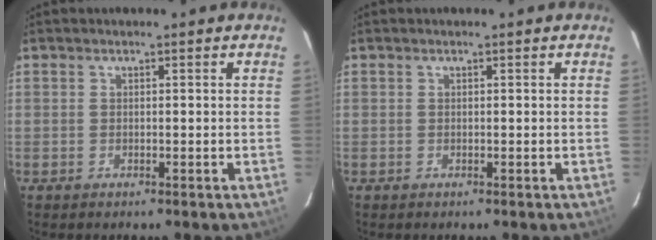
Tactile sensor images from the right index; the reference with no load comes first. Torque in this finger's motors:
{"motor_torque": [0.22, 0.20, 0.05, 0.02]}